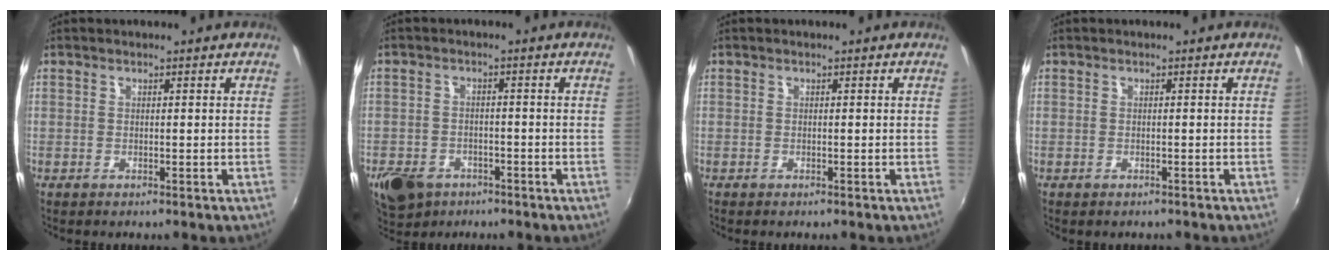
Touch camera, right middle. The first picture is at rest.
{"total": 9.1, "force": [-5.5, 6.1, 4.0], "torque": [-0.104, -0.008, -0.089]}
{"total": 0.0}
{"total": 0.8, "force": [-0.6, 0.4, 0.2], "torque": [-0.008, -0.002, -0.008]}